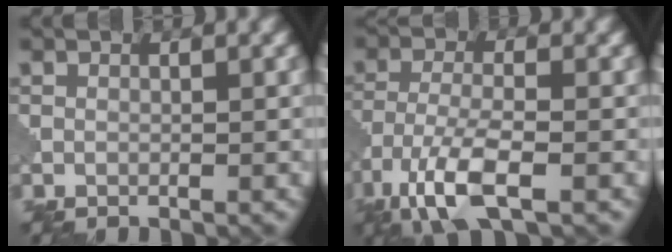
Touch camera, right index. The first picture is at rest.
{"total": 7.0, "force": [-4.0, 2.0, 5.3], "torque": [-0.114, -0.006, -0.086]}